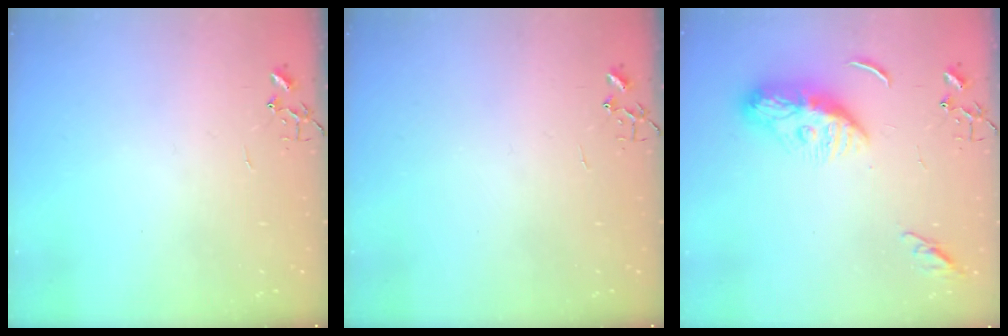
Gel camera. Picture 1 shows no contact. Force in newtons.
{"total": 0.0}
{"total": 10.8, "press": 10.7, "slide": 1.0}